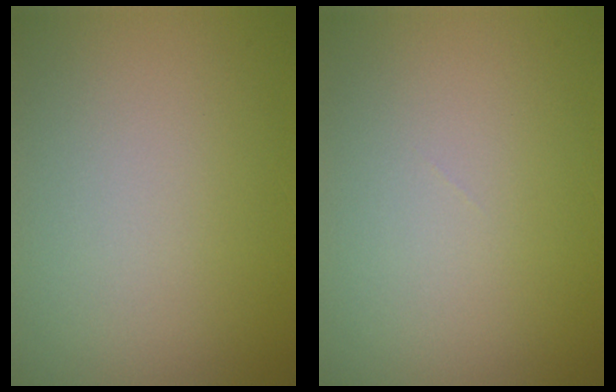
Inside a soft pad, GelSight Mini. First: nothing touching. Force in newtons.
{"total": 0.0}